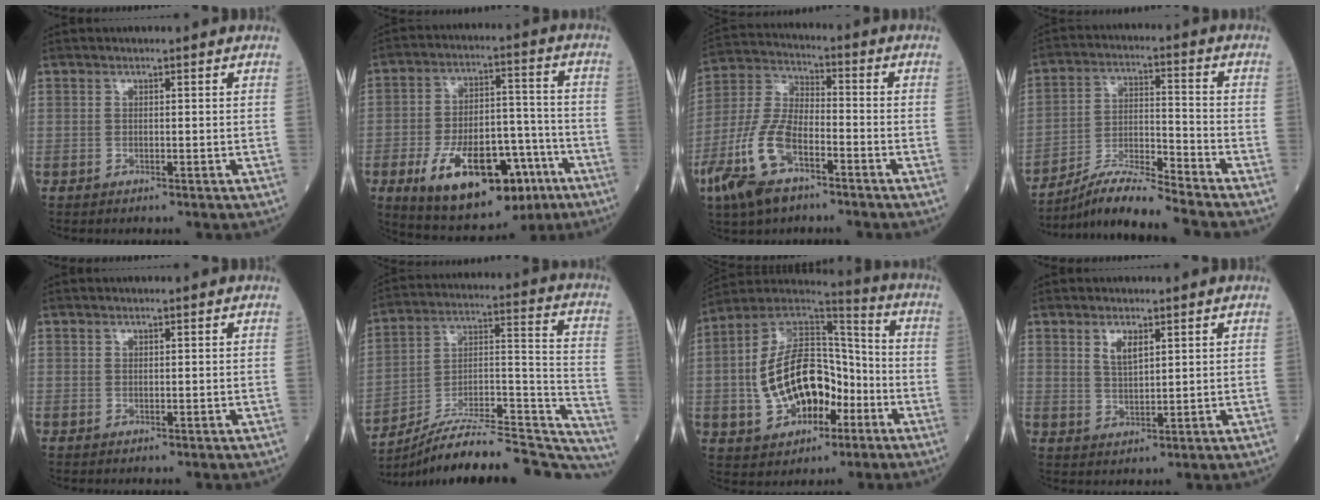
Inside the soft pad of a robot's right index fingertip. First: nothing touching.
{"total": 19.0, "force": [-9.1, 8.7, 14.2], "torque": [-0.230, 0.013, -0.132]}
{"total": 13.2, "force": [-6.5, 5.4, 10.1], "torque": [-0.231, -0.004, -0.124]}
{"total": 10.2, "force": [-9.4, -1.4, 3.6], "torque": [-0.068, -0.001, -0.173]}
{"total": 0.0}
{"total": 28.2, "force": [-26.1, 4.1, 9.9], "torque": [-0.102, 0.030, -0.382]}
{"total": 17.5, "force": [-3.7, 10.4, 13.6], "torque": [-0.268, 0.031, -0.055]}
{"total": 3.3, "force": [1.8, 1.2, 2.5], "torque": [-0.052, -0.001, 0.038]}